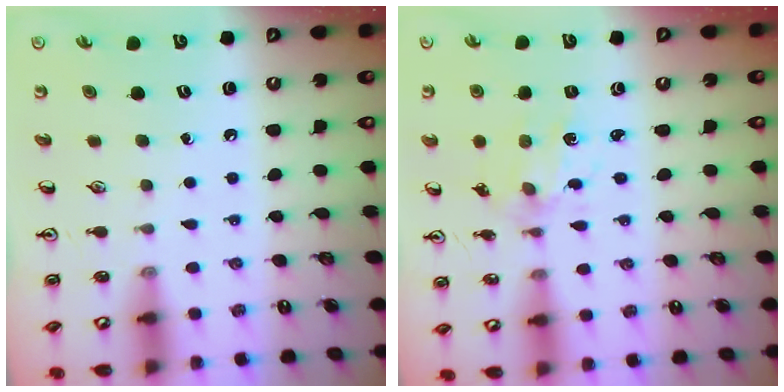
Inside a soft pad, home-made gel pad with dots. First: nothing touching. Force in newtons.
{"total": 2.9, "press": 2.8, "slide": 0.9}